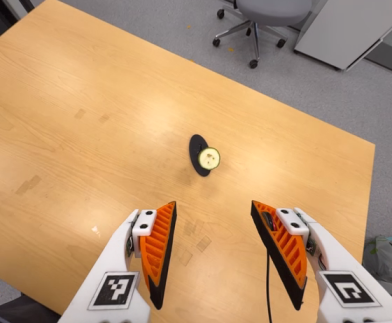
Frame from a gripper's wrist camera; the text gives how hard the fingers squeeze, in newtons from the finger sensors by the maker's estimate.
{"total": 0.0}